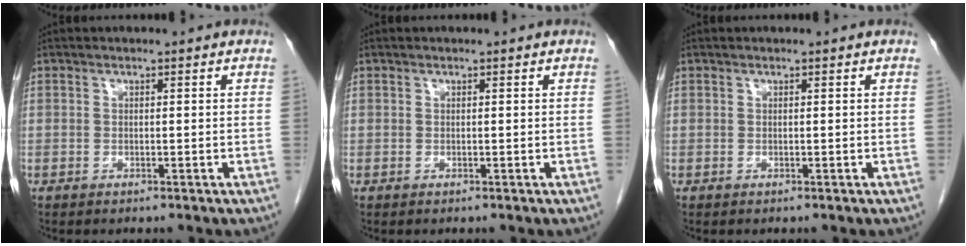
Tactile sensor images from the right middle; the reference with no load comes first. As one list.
[{"total": 0.0}, {"total": 0.0}]